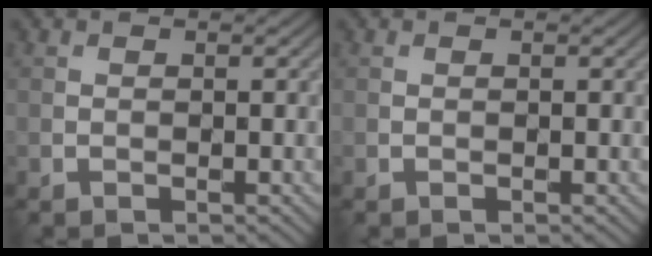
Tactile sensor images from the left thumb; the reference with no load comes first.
{"total": 0.0}